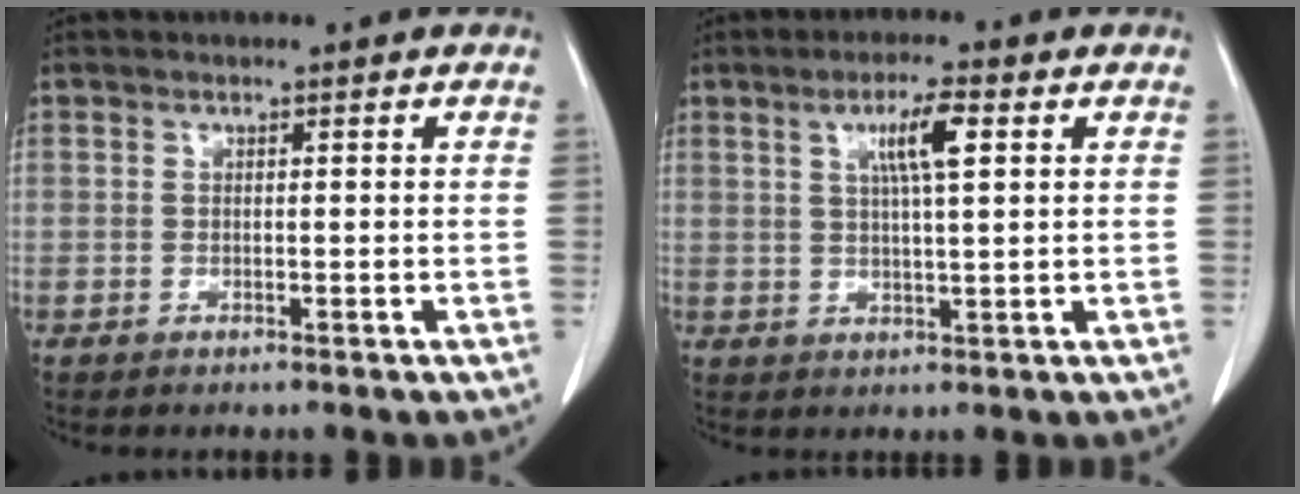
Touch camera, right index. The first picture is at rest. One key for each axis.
{"total": 5.7, "fx": 2.1, "fy": 0.4, "fz": 5.3, "tx": -0.094, "ty": 0.004, "tz": 0.036}